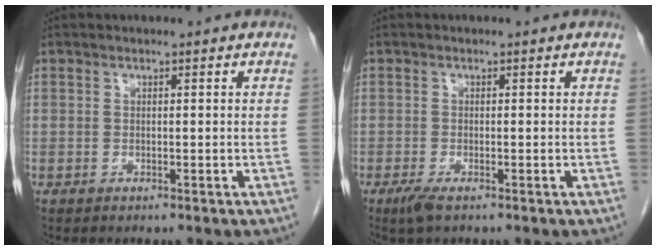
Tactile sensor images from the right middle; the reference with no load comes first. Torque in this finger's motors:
{"motor_torque": [0.31, -0.09, 0.19, 0.03]}